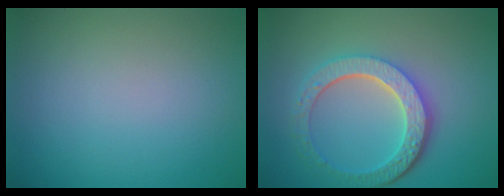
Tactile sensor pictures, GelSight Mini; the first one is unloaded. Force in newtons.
{"total": 6.0, "press": 4.5, "slide": 3.9}